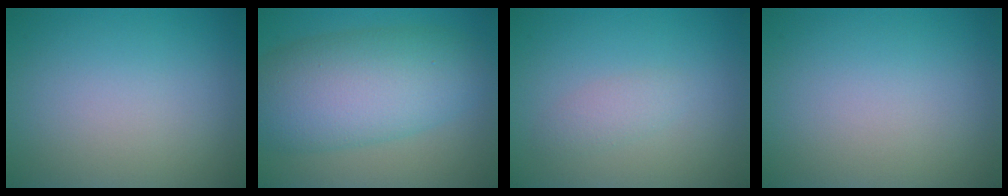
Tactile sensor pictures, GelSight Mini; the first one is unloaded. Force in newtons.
{"total": 9.5, "press": 9.5, "slide": 0.1}
{"total": 1.3, "press": 1.3, "slide": 0.0}
{"total": 0.0}